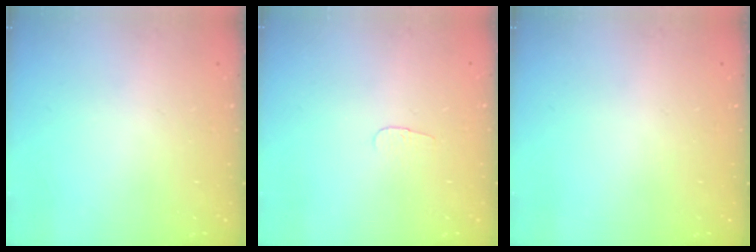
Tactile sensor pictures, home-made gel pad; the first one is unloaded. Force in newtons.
{"total": 2.8, "press": 2.8, "slide": 0.3}
{"total": 0.0}